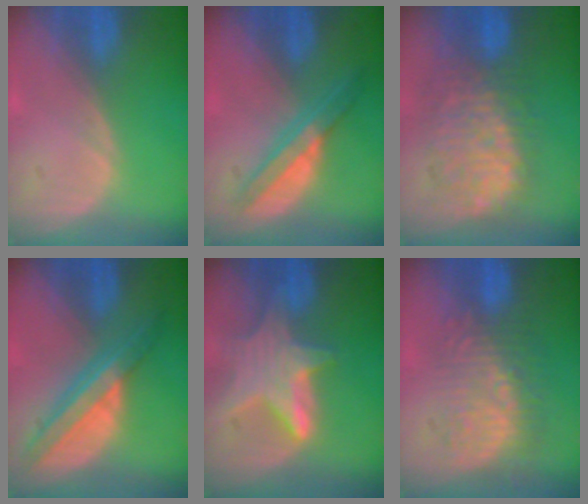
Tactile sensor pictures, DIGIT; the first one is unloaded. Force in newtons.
{"total": 5.9, "press": 5.4, "slide": 2.3}
{"total": 10.1, "press": 9.6, "slide": 3.1}
{"total": 8.0, "press": 6.7, "slide": 4.3}
{"total": 7.4, "press": 6.9, "slide": 2.6}
{"total": 9.4, "press": 8.5, "slide": 4.0}